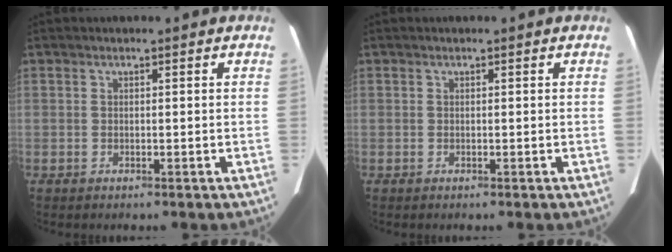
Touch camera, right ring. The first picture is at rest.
{"total": 0.0}